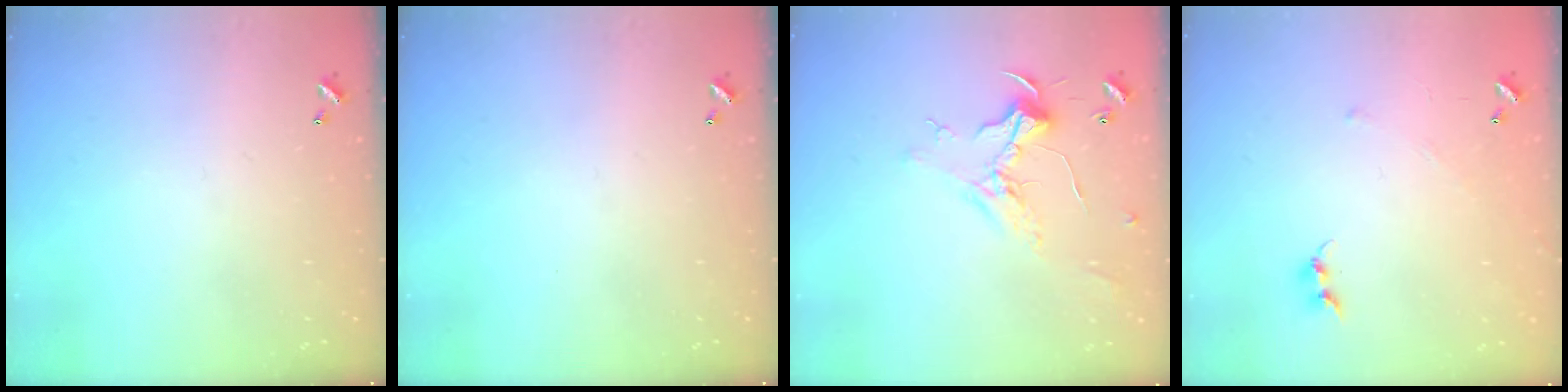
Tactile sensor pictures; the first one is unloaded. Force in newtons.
{"total": 0.0}
{"total": 0.9, "press": 0.8, "slide": 0.4}
{"total": 6.5, "press": 6.4, "slide": 0.6}